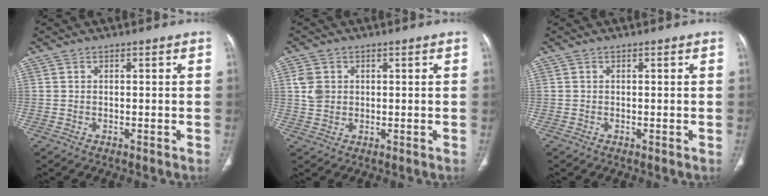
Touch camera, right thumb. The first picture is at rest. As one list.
[{"total": 4.1, "force": [0.9, 3.4, 2.1], "torque": [-0.030, 0.001, 0.022]}, {"total": 0.0}]